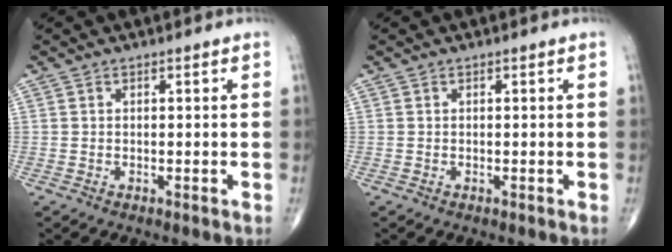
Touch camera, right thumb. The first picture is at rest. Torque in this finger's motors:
{"motor_torque": [0.06, 0.06, -0.09, -0.07, 0.00]}